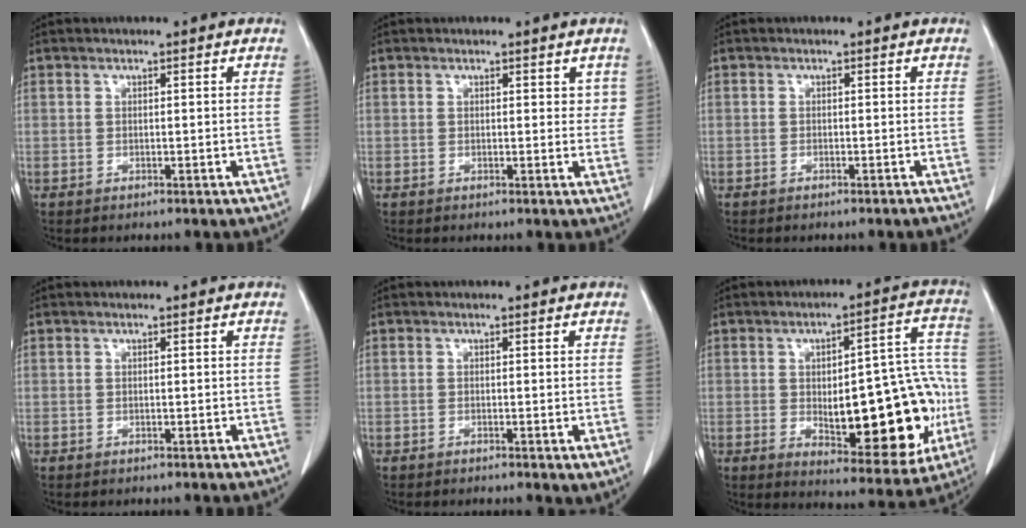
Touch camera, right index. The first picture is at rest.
{"total": 2.1, "force": [1.1, 1.3, 1.1], "torque": [-0.001, -0.001, 0.011]}
{"total": 1.1, "force": [-1.0, -0.3, 0.4], "torque": [-0.006, 0.003, -0.015]}
{"total": 0.0}
{"total": 0.6, "force": [-0.3, 0.1, 0.6], "torque": [-0.010, -0.001, -0.006]}
{"total": 21.3, "force": [-3.6, 7.4, 19.6], "torque": [-0.212, 0.028, -0.023]}